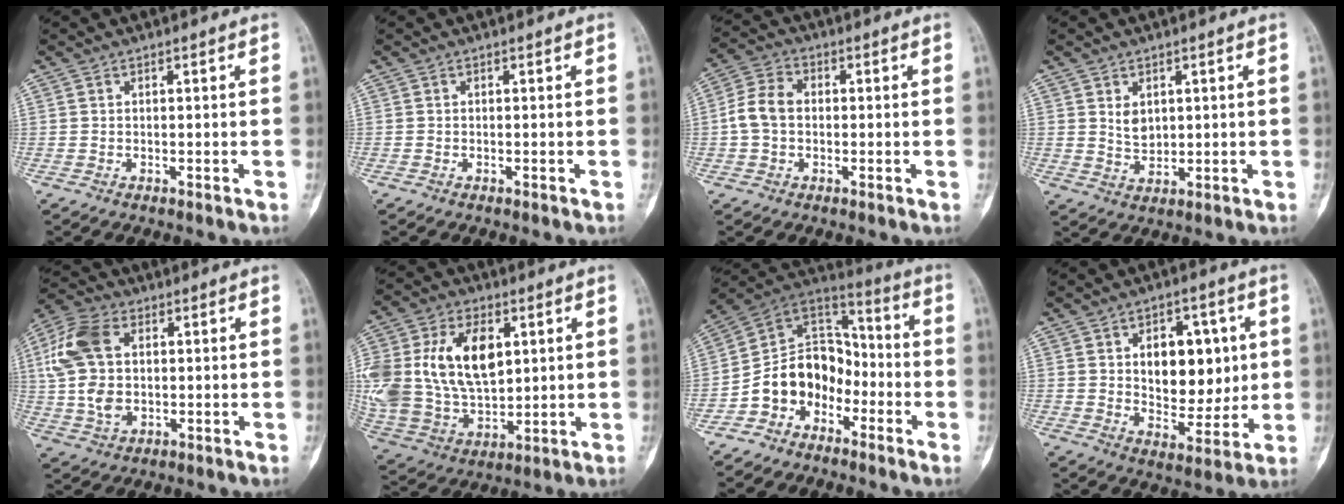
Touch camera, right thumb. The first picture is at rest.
{"total": 0.0}
{"total": 6.8, "force": [-0.3, 5.1, 4.5], "torque": [-0.082, 0.021, -0.015]}
{"total": 3.8, "force": [1.2, 2.8, 2.3], "torque": [-0.021, -0.013, 0.029]}
{"total": 13.5, "force": [2.3, 8.9, 9.8], "torque": [-0.198, 0.012, 0.042]}
{"total": 23.1, "force": [4.9, 14.8, 17.0], "torque": [-0.343, -0.003, 0.102]}
{"total": 13.6, "force": [-5.7, 10.7, 6.2], "torque": [-0.068, 0.089, -0.115]}
{"total": 14.3, "force": [2.6, 9.1, 10.7], "torque": [-0.094, -0.014, 0.045]}